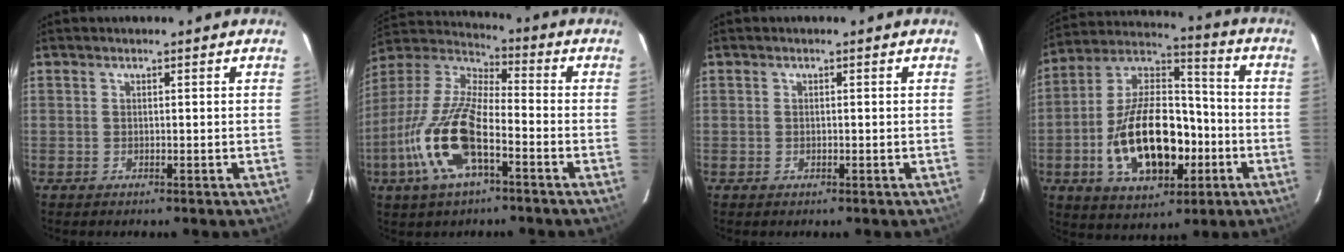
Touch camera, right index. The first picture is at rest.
{"total": 17.5, "force": [-7.2, 5.9, 14.8], "torque": [-0.314, -0.015, -0.148]}
{"total": 0.5, "force": [-0.1, 0.5, 0.1], "torque": [0.000, -0.001, -0.002]}
{"total": 20.8, "force": [-5.8, 11.3, 16.5], "torque": [-0.318, 0.017, -0.086]}